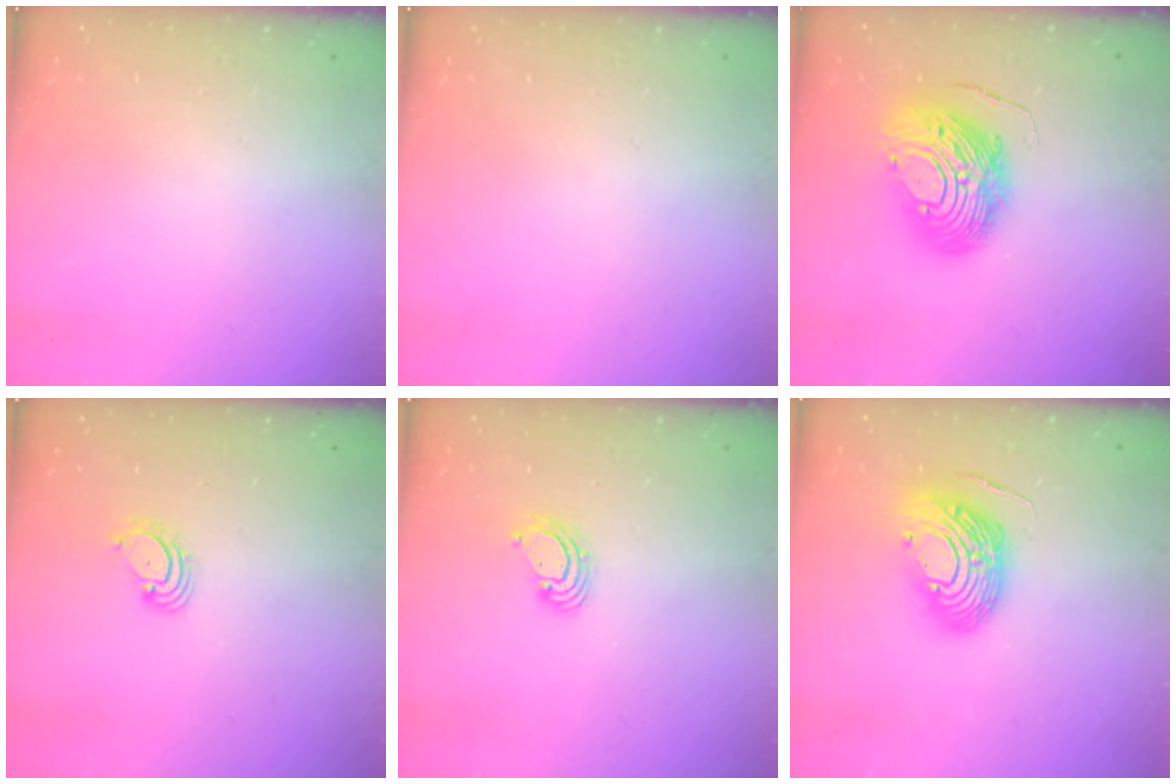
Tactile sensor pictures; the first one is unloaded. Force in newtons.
{"total": 0.0}
{"total": 13.7, "press": 13.7, "slide": 1.3}
{"total": 2.9, "press": 2.9, "slide": 0.4}
{"total": 4.0, "press": 3.9, "slide": 0.2}
{"total": 14.0, "press": 13.9, "slide": 2.3}